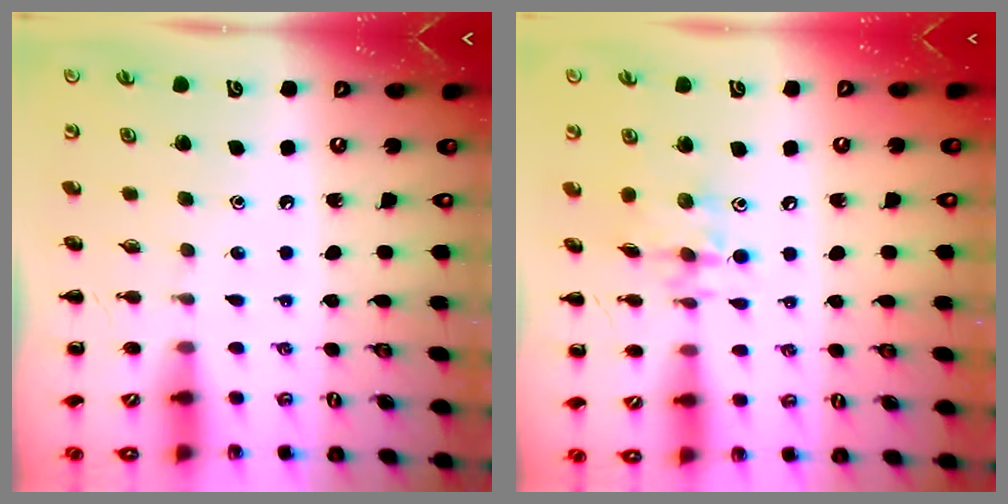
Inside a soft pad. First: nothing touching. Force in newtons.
{"total": 8.7, "press": 8.7, "slide": 0.8}